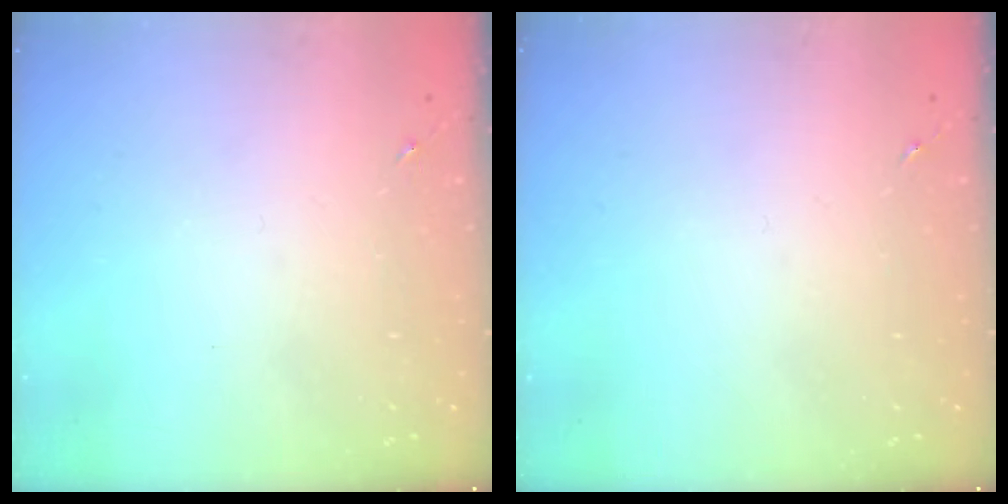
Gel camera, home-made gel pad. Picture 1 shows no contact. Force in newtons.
{"total": 0.0}